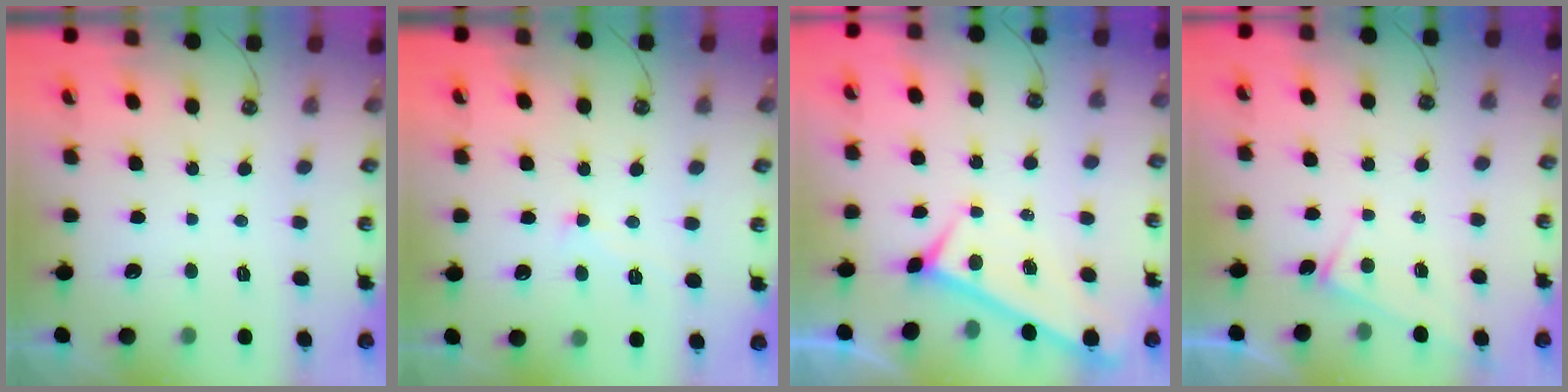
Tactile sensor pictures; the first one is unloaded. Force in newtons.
{"total": 1.1, "press": 1.1, "slide": 0.3}
{"total": 0.0}
{"total": 2.9, "press": 2.9, "slide": 0.3}